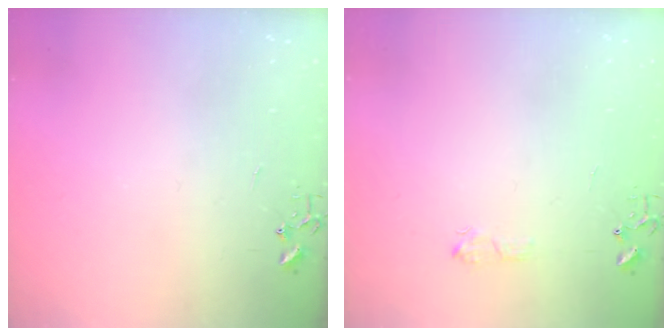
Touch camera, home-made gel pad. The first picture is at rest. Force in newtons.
{"total": 5.5, "press": 5.5, "slide": 0.8}